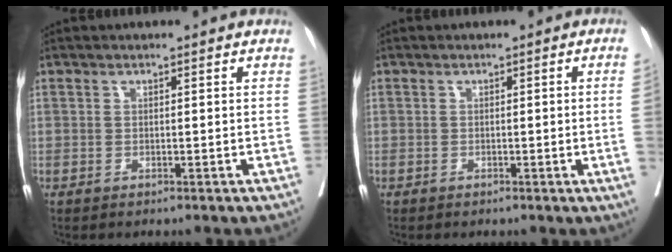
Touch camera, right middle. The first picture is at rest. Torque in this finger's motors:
{"motor_torque": [1.07, -1.07, -0.31, -0.21]}